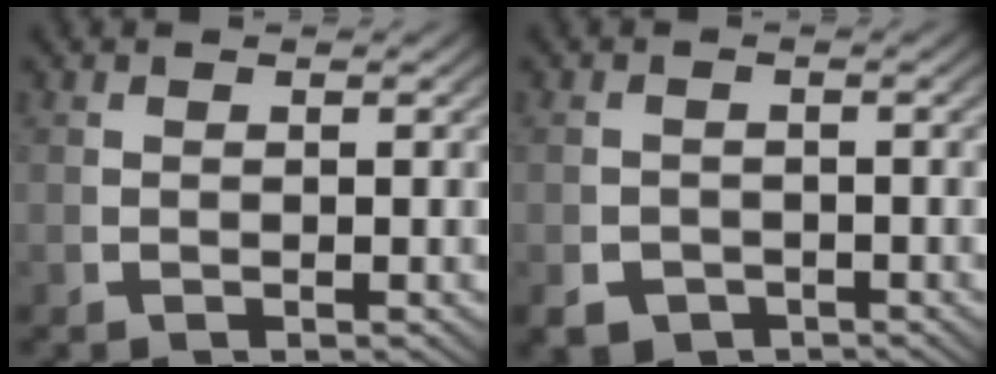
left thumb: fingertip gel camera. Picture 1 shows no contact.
{"total": 4.3, "force": [-3.0, 2.9, 1.2], "torque": [-0.023, -0.027, -0.041]}